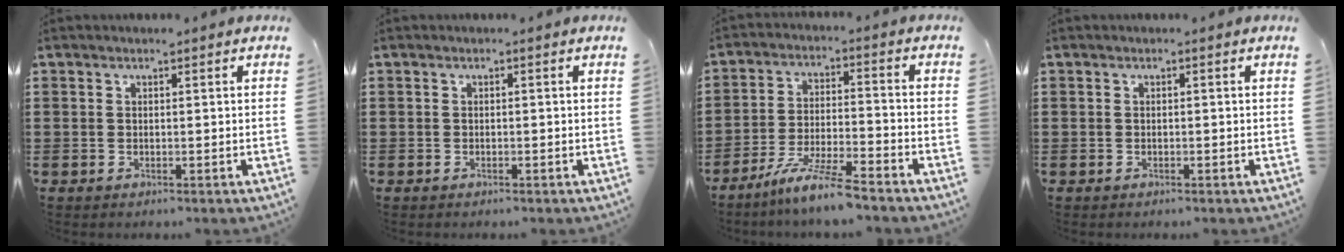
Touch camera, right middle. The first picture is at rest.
{"total": 0.0}
{"total": 7.4, "force": [-6.2, -0.4, 4.0], "torque": [-0.080, -0.015, -0.118]}
{"total": 0.0}